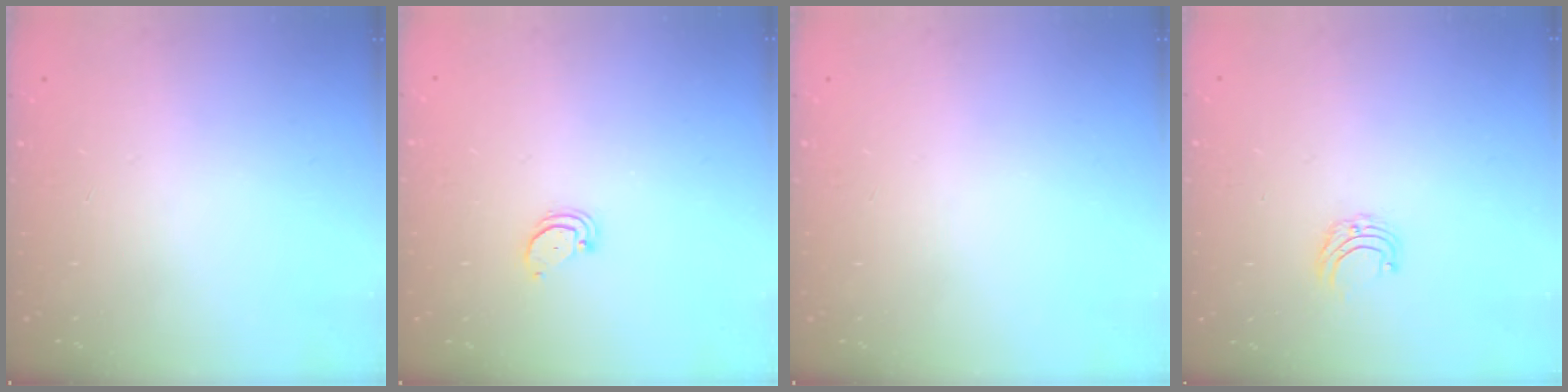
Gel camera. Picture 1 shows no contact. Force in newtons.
{"total": 2.0, "press": 2.0, "slide": 0.2}
{"total": 0.0}
{"total": 4.9, "press": 4.8, "slide": 0.5}